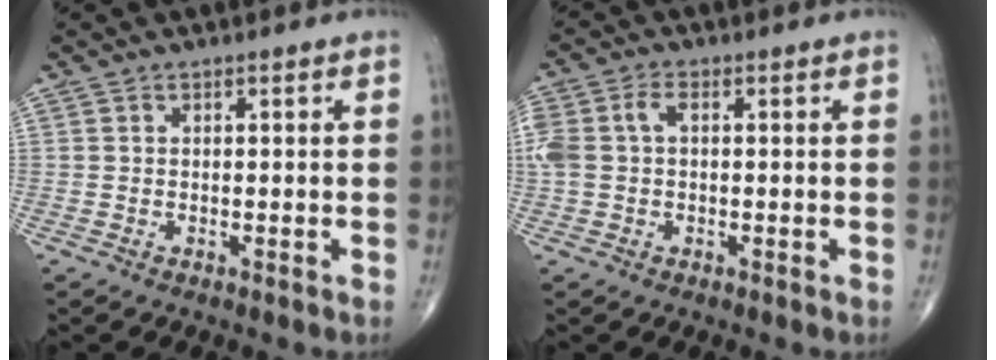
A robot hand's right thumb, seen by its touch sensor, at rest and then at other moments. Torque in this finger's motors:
{"motor_torque": [0.00, -0.16, 0.67, 0.11, 0.06]}